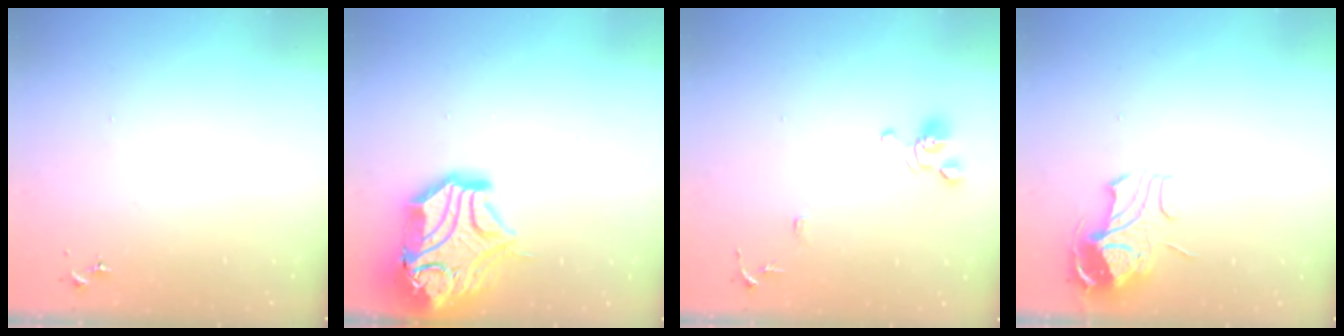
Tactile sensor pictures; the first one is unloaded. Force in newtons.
{"total": 21.7, "press": 21.5, "slide": 2.9}
{"total": 9.3, "press": 9.1, "slide": 1.4}
{"total": 9.6, "press": 9.6, "slide": 1.0}